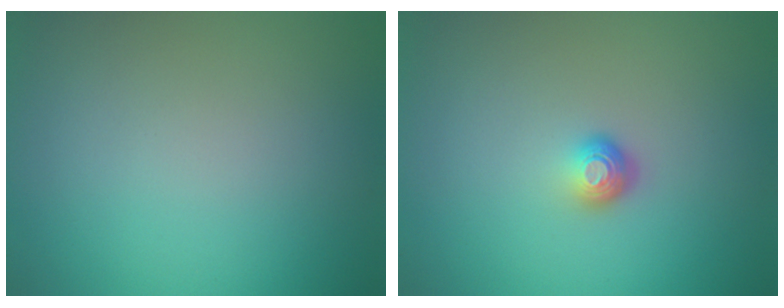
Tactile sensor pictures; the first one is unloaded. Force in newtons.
{"total": 1.7, "press": 1.1, "slide": 1.3}